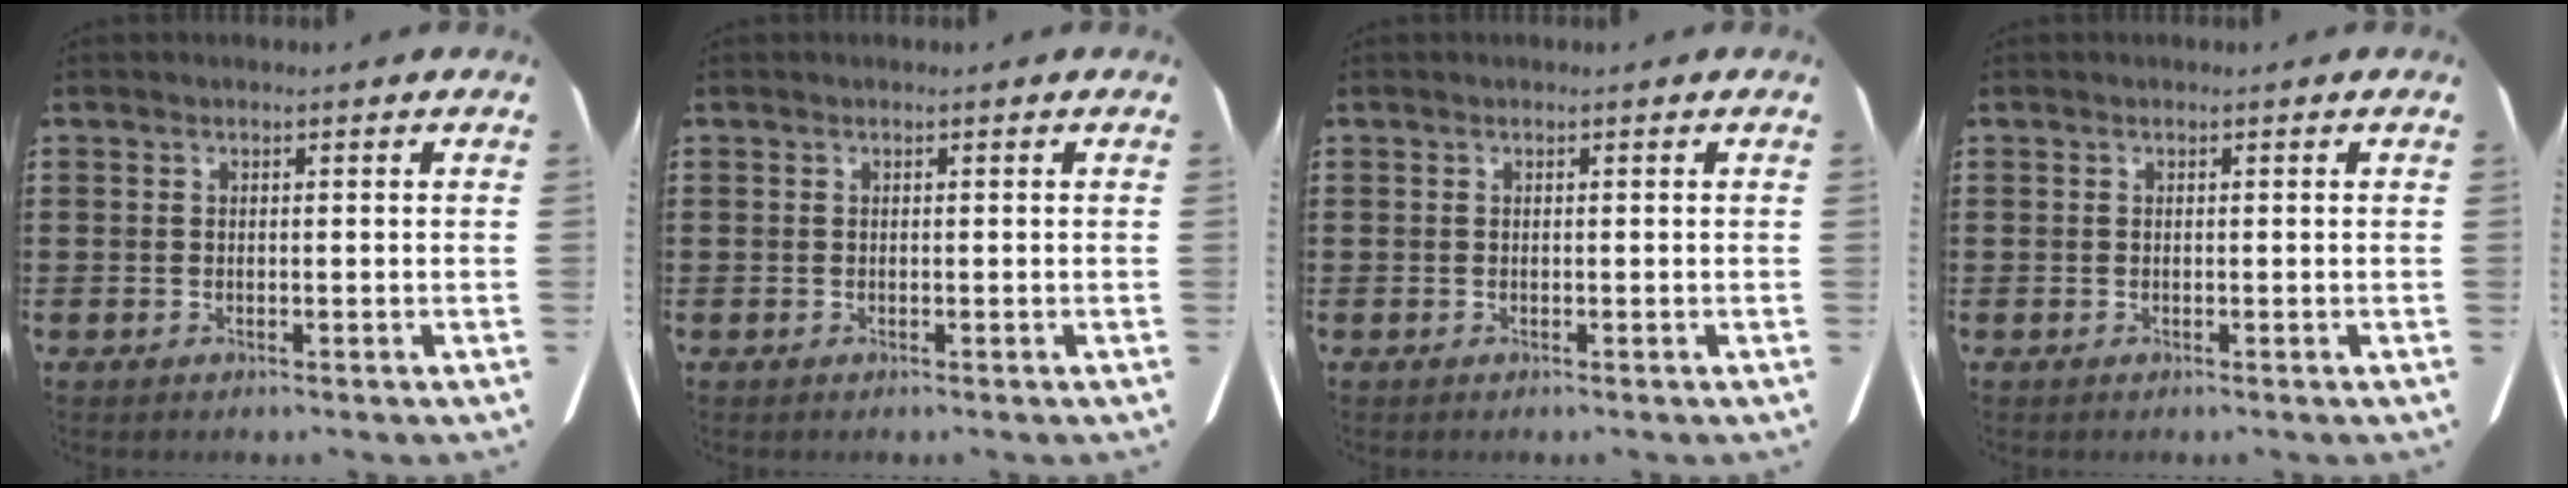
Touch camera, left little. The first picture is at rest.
{"total": 0.0}
{"total": 0.0}
{"total": 0.0}